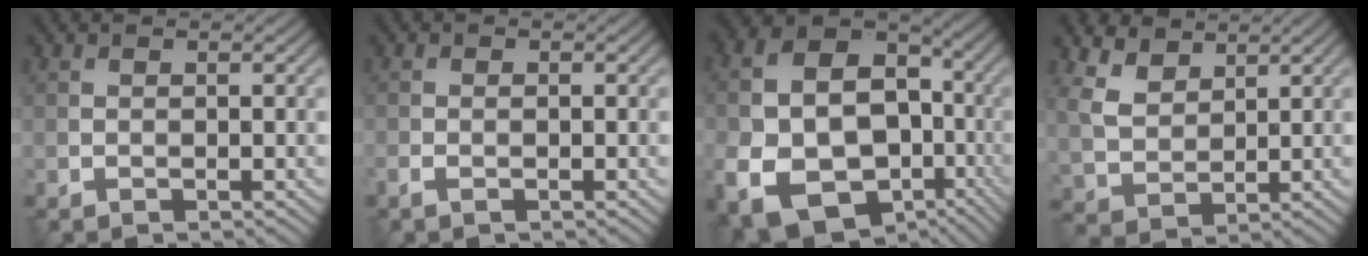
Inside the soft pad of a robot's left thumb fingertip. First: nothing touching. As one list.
[{"total": 1.3, "force": [-0.6, 0.5, 1.0], "torque": [-0.023, 0.000, -0.014]}, {"total": 18.4, "force": [-6.1, 13.9, 10.3], "torque": [-0.221, -0.044, -0.087]}, {"total": 5.8, "force": [3.8, 3.2, 2.9], "torque": [-0.083, -0.004, 0.081]}]